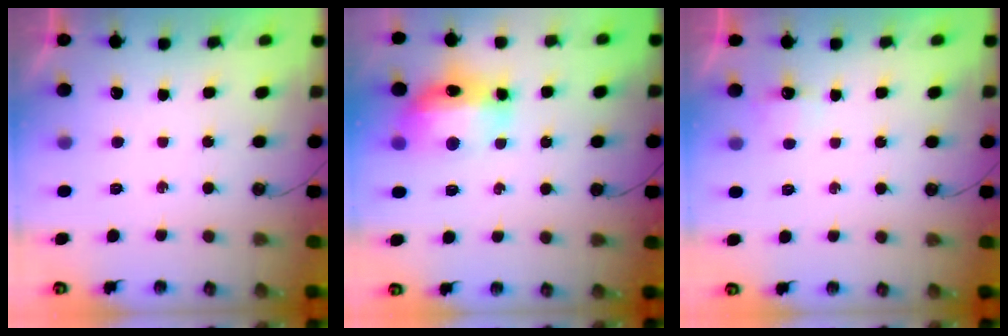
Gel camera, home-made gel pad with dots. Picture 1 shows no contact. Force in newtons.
{"total": 13.3, "press": 13.3, "slide": 1.2}
{"total": 3.2, "press": 3.2, "slide": 0.5}